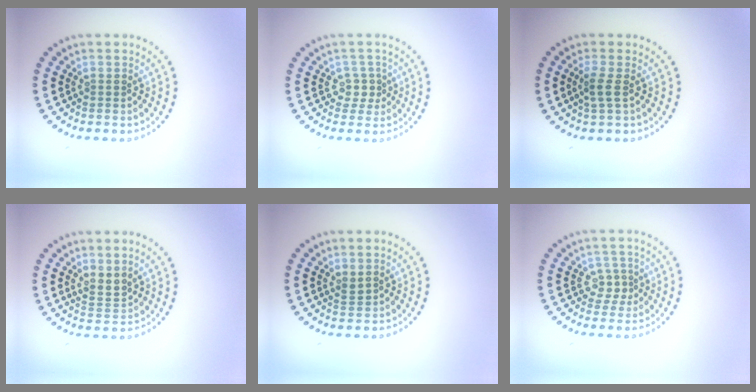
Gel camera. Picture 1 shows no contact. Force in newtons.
{"total": 1.7, "press": 1.3, "slide": 1.1}
{"total": 1.5, "press": 1.3, "slide": 0.9}
{"total": 2.0, "press": 1.4, "slide": 1.3}
{"total": 0.9, "press": 0.7, "slide": 0.5}
{"total": 1.8, "press": 1.4, "slide": 1.2}